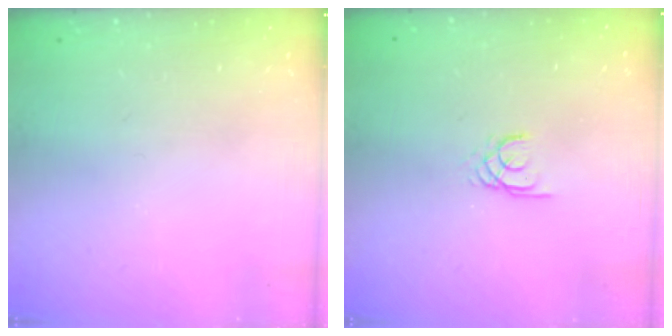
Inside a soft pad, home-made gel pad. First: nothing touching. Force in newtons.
{"total": 1.6, "press": 1.6, "slide": 0.2}